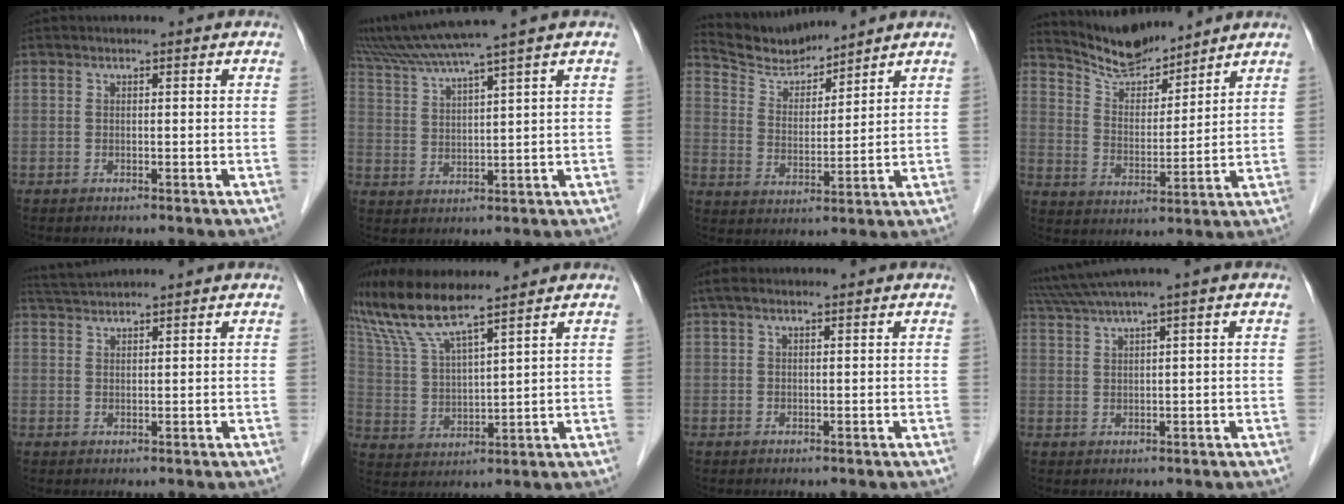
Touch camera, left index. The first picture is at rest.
{"total": 10.5, "force": [8.7, -2.1, 5.6], "torque": [-0.103, 0.017, 0.154]}
{"total": 7.4, "force": [7.4, 0.6, 0.3], "torque": [-0.021, 0.011, 0.151]}
{"total": 8.5, "force": [8.2, 1.2, 1.4], "torque": [-0.036, 0.008, 0.160]}
{"total": 2.8, "force": [2.7, -0.7, 0.2], "torque": [-0.008, 0.015, 0.057]}
{"total": 10.1, "force": [8.4, 0.0, 5.5], "torque": [-0.125, 0.012, 0.168]}
{"total": 2.7, "force": [1.8, 0.8, 1.8], "torque": [-0.041, 0.034, 0.035]}
{"total": 5.0, "force": [3.7, -1.4, 3.1], "torque": [-0.072, 0.021, 0.077]}